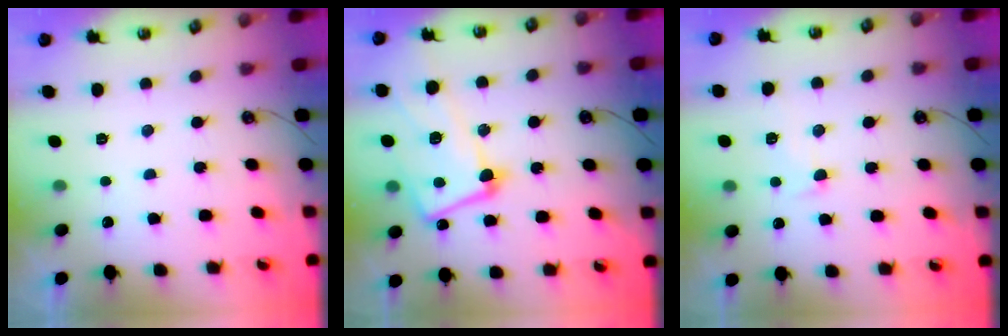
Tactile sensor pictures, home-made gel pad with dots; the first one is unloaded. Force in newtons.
{"total": 12.6, "press": 12.5, "slide": 2.0}
{"total": 1.8, "press": 1.4, "slide": 1.1}